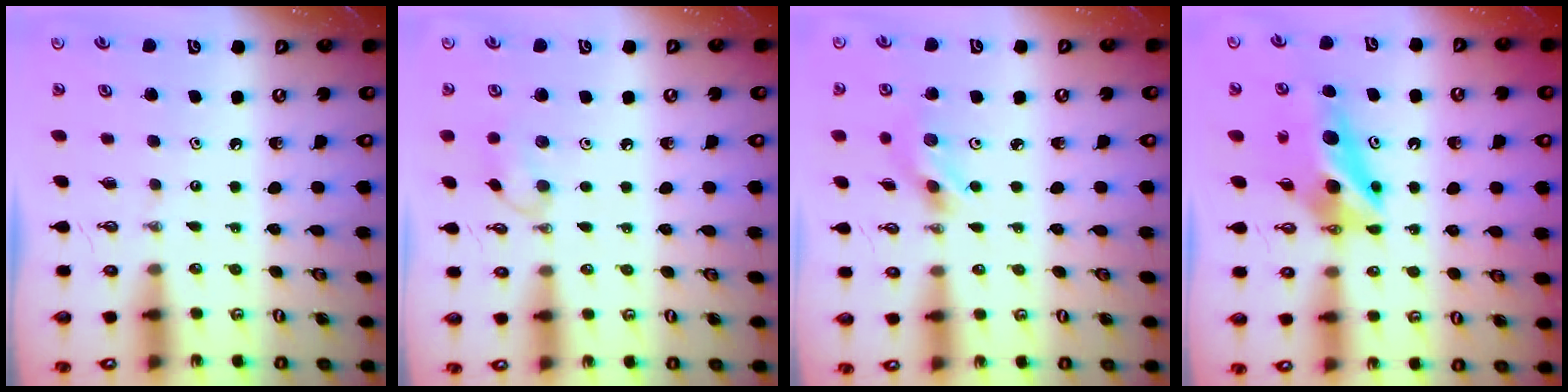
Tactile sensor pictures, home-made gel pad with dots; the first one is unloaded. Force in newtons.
{"total": 7.4, "press": 7.2, "slide": 1.7}
{"total": 4.1, "press": 4.1, "slide": 0.3}
{"total": 11.0, "press": 10.9, "slide": 1.3}